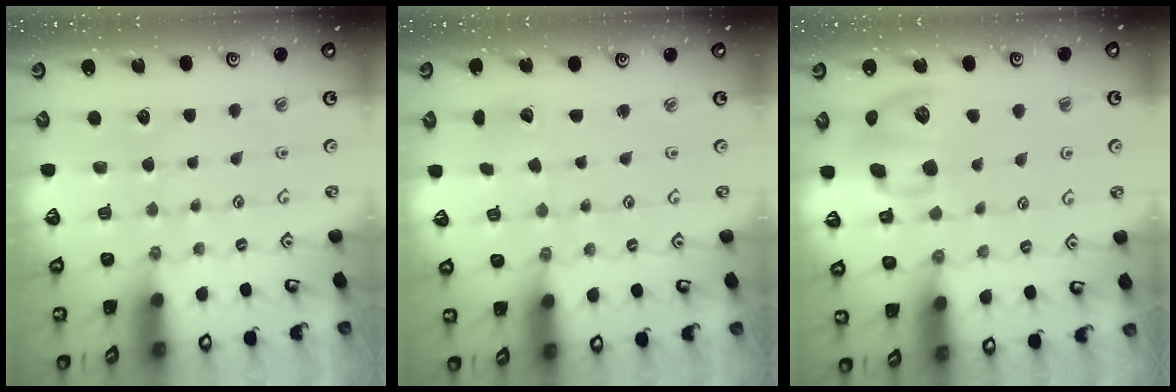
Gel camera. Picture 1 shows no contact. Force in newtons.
{"total": 2.3, "press": 2.3, "slide": 0.1}
{"total": 12.2, "press": 12.0, "slide": 2.0}